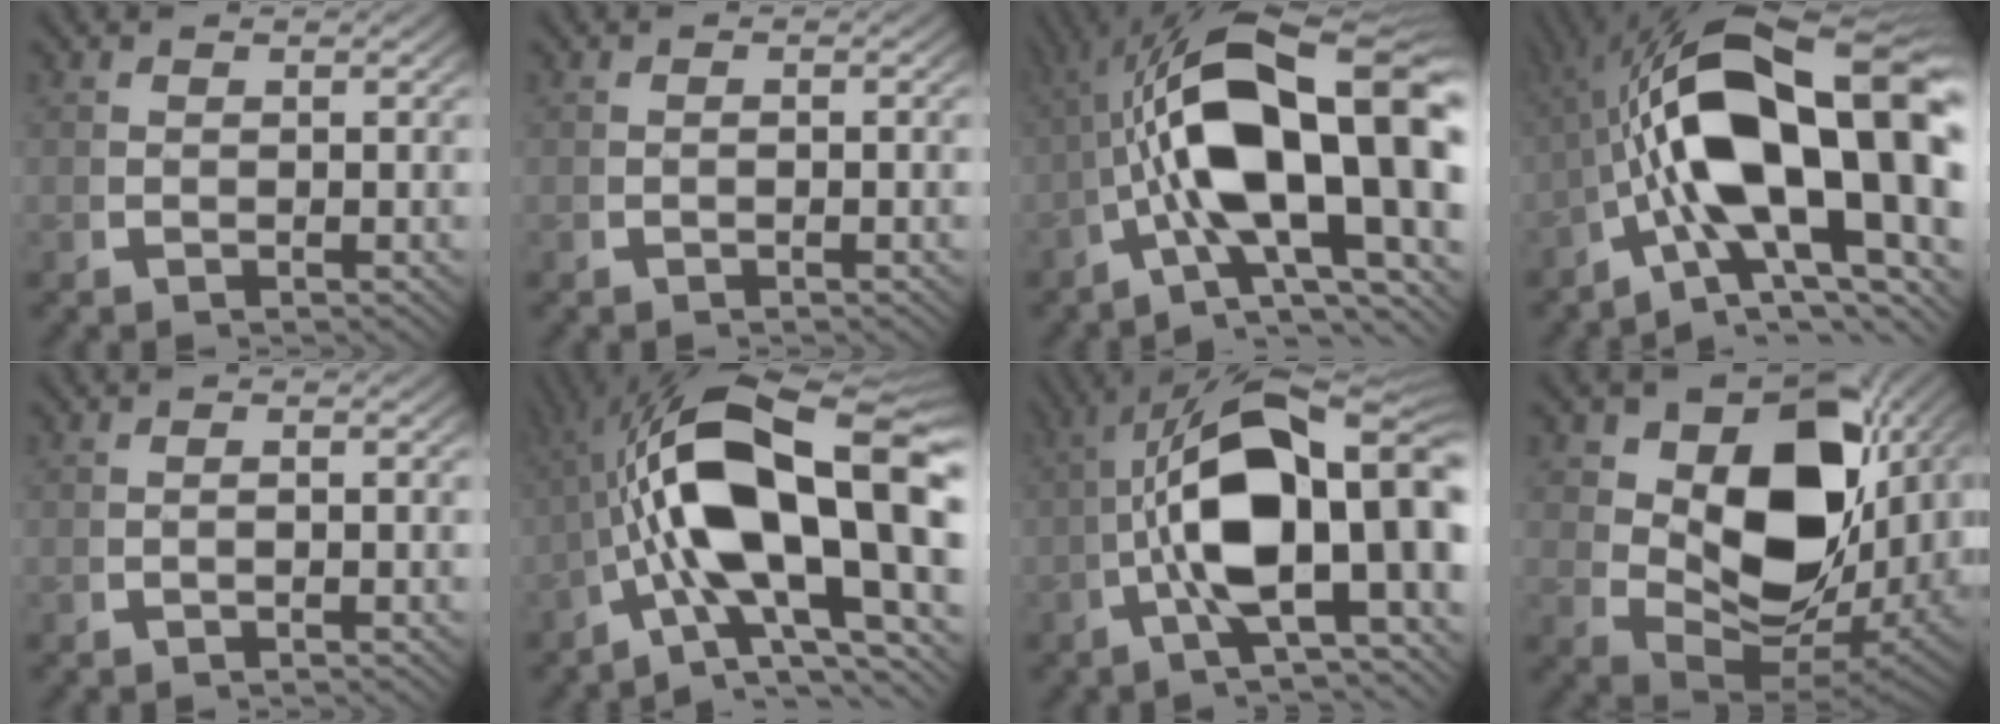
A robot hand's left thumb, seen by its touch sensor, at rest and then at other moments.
{"total": 0.6, "force": [-0.3, 0.1, 0.5], "torque": [-0.011, 0.004, -0.007]}
{"total": 17.8, "force": [-0.4, 9.2, 15.2], "torque": [-0.267, -0.032, 0.005]}
{"total": 21.9, "force": [-0.5, 12.0, 18.4], "torque": [-0.319, -0.043, 0.009]}
{"total": 0.9, "force": [-0.4, 0.1, 0.8], "torque": [-0.017, 0.004, -0.008]}
{"total": 18.3, "force": [-0.3, 9.5, 15.7], "torque": [-0.283, -0.025, 0.005]}
{"total": 16.1, "force": [-0.6, 8.1, 13.9], "torque": [-0.237, -0.027, 0.001]}
{"total": 17.5, "force": [1.9, 11.0, 13.5], "torque": [-0.240, -0.067, 0.059]}